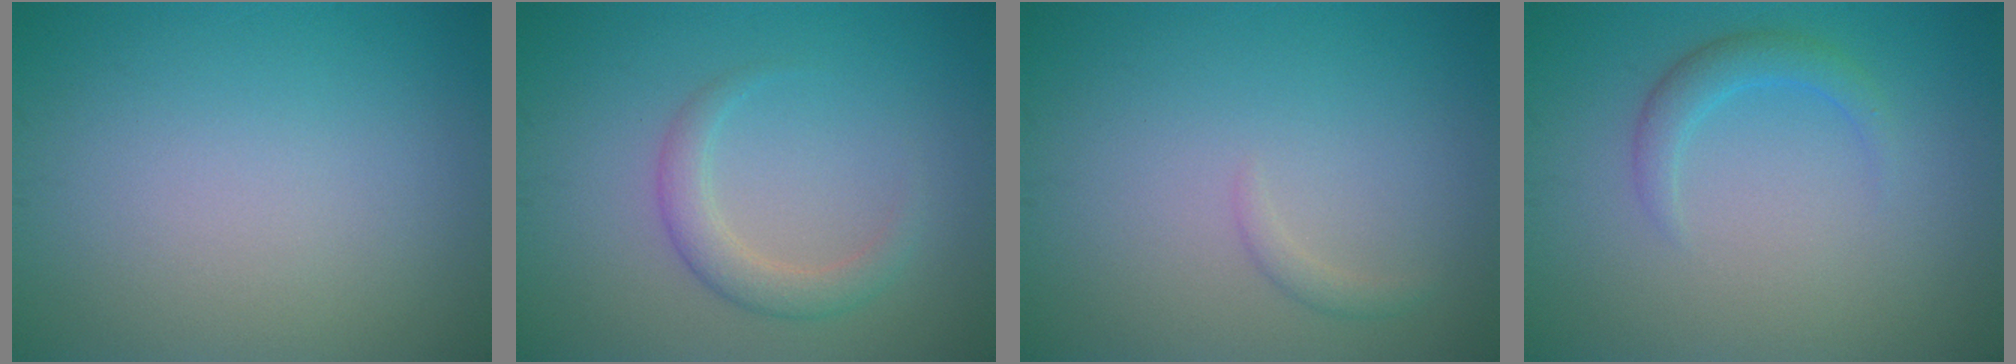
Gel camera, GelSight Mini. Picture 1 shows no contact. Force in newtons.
{"total": 2.5, "press": 2.5, "slide": 0.2}
{"total": 0.8, "press": 0.8, "slide": 0.0}
{"total": 2.0, "press": 2.0, "slide": 0.1}